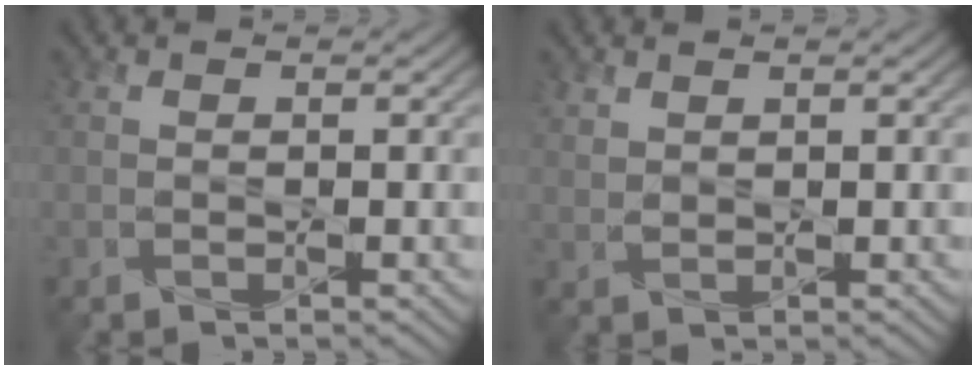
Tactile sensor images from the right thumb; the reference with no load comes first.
{"total": 1.4, "force": [1.1, 0.6, 0.5], "torque": [-0.019, 0.000, 0.029]}